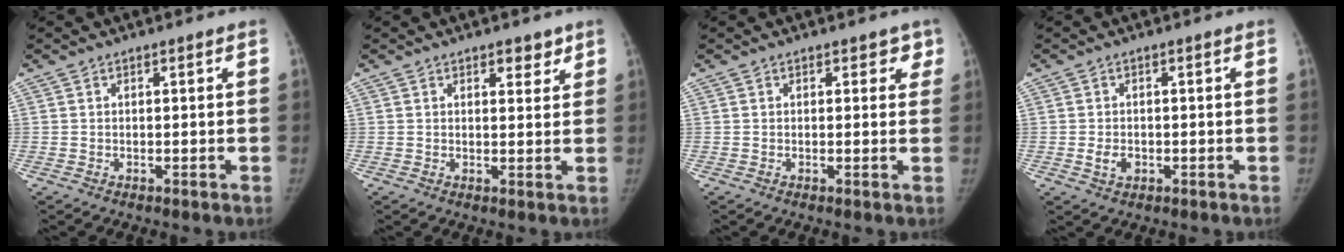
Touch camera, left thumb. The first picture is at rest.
{"total": 3.1, "force": [2.1, 1.6, 1.6], "torque": [-0.002, -0.012, 0.028]}
{"total": 2.3, "force": [1.4, 1.5, 1.0], "torque": [0.021, -0.003, 0.009]}
{"total": 2.5, "force": [-0.7, 1.8, 1.6], "torque": [-0.022, 0.002, -0.009]}